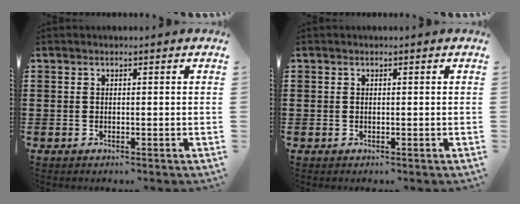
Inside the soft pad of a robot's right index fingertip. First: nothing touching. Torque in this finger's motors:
{"motor_torque": [0.52, 0.49, -0.12, -0.11]}